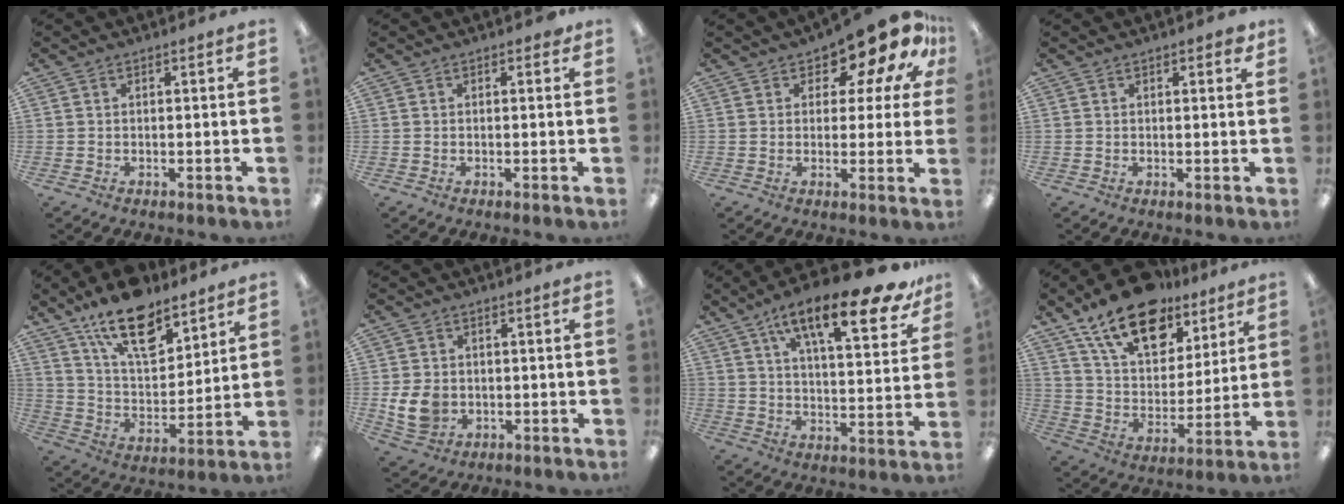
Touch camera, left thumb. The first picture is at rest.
{"total": 0.8, "force": [0.5, 0.5, 0.4], "torque": [-0.002, 0.000, 0.006]}
{"total": 13.0, "force": [9.2, 5.6, 7.3], "torque": [-0.109, -0.065, 0.156]}
{"total": 1.7, "force": [1.2, 0.7, 1.0], "torque": [-0.004, -0.004, 0.018]}
{"total": 17.7, "force": [12.3, 8.0, 9.9], "torque": [-0.159, -0.065, 0.213]}
{"total": 7.6, "force": [-0.8, 6.3, 4.1], "torque": [-0.085, 0.005, -0.013]}
{"total": 20.3, "force": [12.9, 6.0, 14.5], "torque": [-0.220, -0.070, 0.203]}
{"total": 19.6, "force": [12.9, 10.5, 10.4], "torque": [-0.175, -0.072, 0.230]}